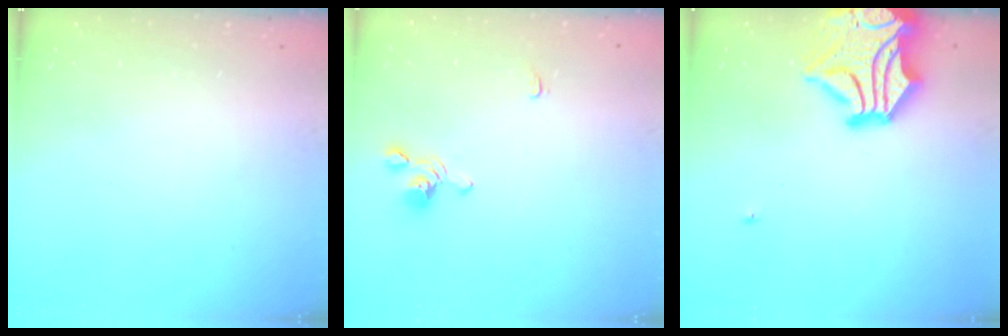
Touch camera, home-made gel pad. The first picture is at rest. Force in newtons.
{"total": 1.0, "press": 0.9, "slide": 0.5}
{"total": 10.3, "press": 10.0, "slide": 2.6}